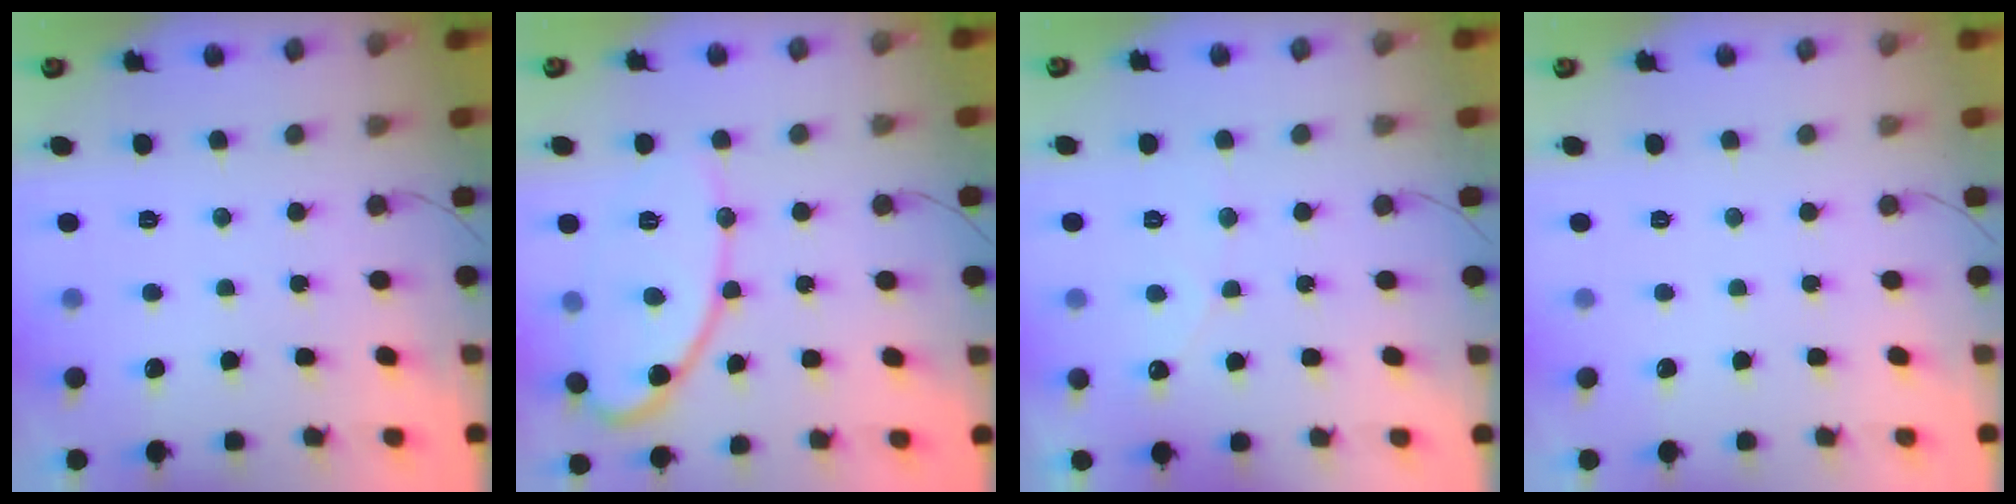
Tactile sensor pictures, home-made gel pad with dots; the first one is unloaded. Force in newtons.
{"total": 12.7, "press": 12.7, "slide": 0.7}
{"total": 2.7, "press": 2.7, "slide": 0.1}
{"total": 0.0}